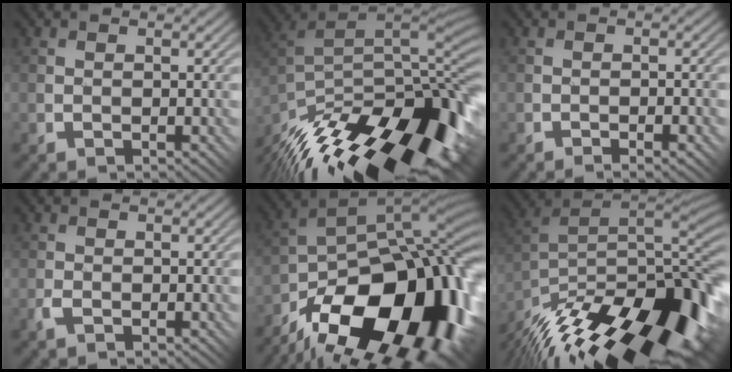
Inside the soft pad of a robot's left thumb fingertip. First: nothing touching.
{"total": 15.3, "force": [-9.6, 4.8, 10.9], "torque": [-0.206, -0.002, -0.162]}
{"total": 2.7, "force": [-1.7, 1.0, 1.9], "torque": [-0.020, 0.006, -0.021]}
{"total": 1.3, "force": [-0.6, 0.9, 0.6], "torque": [-0.019, -0.003, -0.019]}
{"total": 19.6, "force": [-11.7, 9.1, 12.9], "torque": [-0.191, -0.011, -0.181]}
{"total": 17.0, "force": [-10.6, 5.8, 11.9], "torque": [-0.214, 0.013, -0.171]}